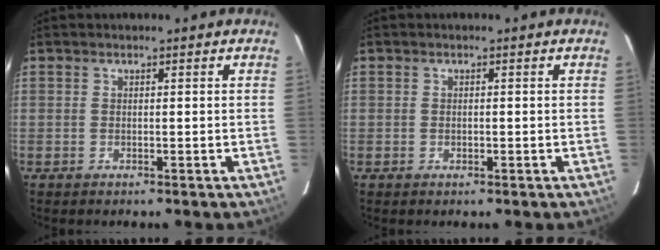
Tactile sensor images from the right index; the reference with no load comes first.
{"total": 0.6, "force": [-0.1, 0.6, 0.1], "torque": [-0.001, 0.000, -0.001]}